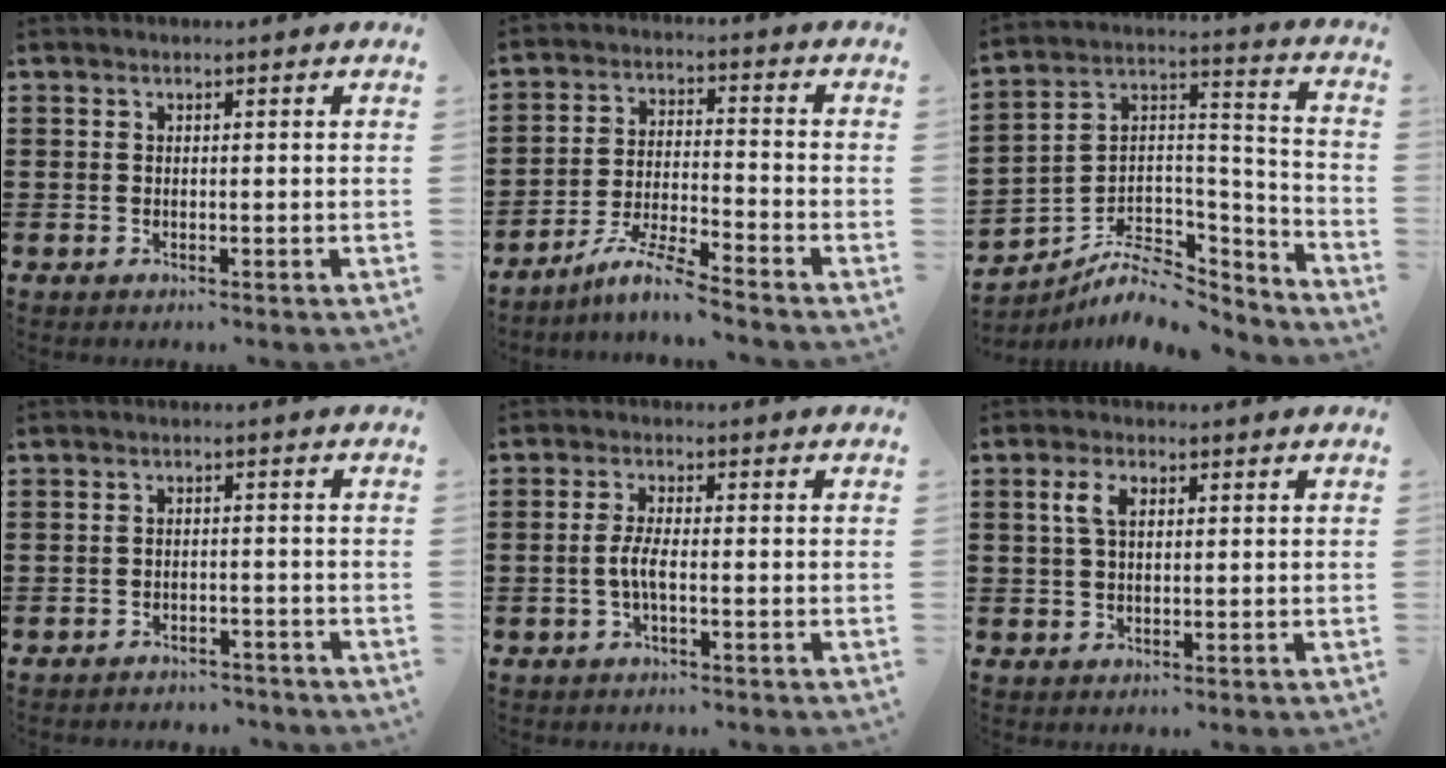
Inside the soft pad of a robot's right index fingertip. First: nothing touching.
{"total": 6.5, "force": [-5.7, -0.3, 3.1], "torque": [-0.072, -0.011, -0.112]}
{"total": 8.2, "force": [-6.2, 4.4, 3.1], "torque": [-0.062, 0.011, -0.116]}
{"total": 2.1, "force": [-2.1, 0.3, 0.0], "torque": [-0.008, -0.001, -0.045]}
{"total": 3.4, "force": [-0.9, 0.7, 3.2], "torque": [-0.080, -0.006, -0.024]}
{"total": 3.5, "force": [1.1, 1.8, 2.9], "torque": [-0.062, 0.010, 0.018]}